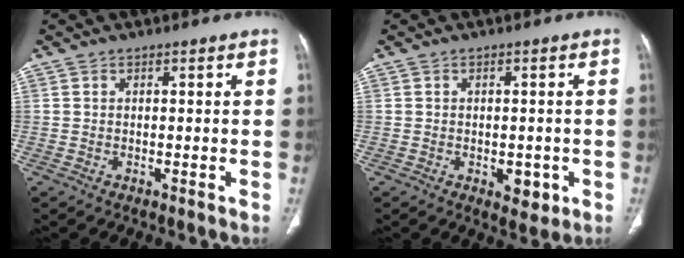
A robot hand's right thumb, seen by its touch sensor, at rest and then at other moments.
{"total": 4.0, "force": [-1.2, 2.4, 3.0], "torque": [-0.020, 0.001, -0.006]}